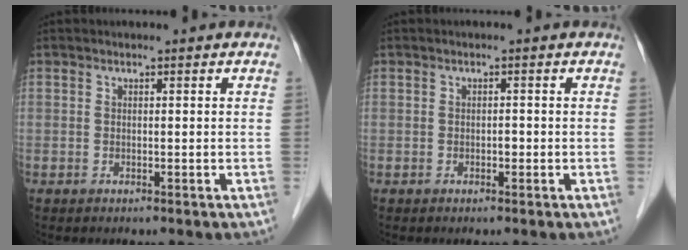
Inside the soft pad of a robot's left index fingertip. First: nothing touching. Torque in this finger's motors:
{"motor_torque": [-0.23, -0.11, -0.06, -0.01]}